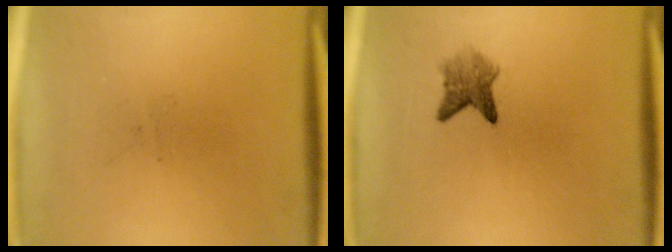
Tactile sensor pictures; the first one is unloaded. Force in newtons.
{"total": 2.9}